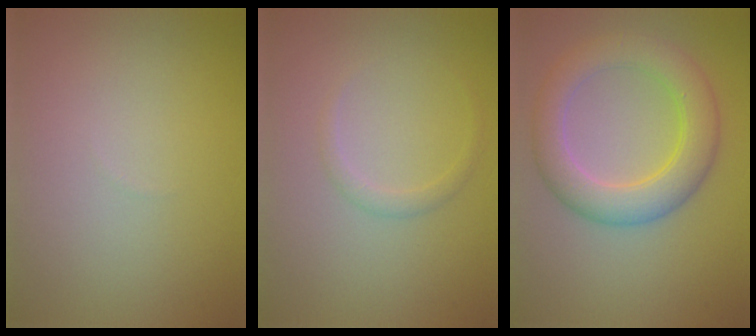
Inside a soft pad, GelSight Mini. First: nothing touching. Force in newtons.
{"total": 1.0, "press": 1.0, "slide": 0.1}
{"total": 5.5, "press": 5.5, "slide": 0.1}